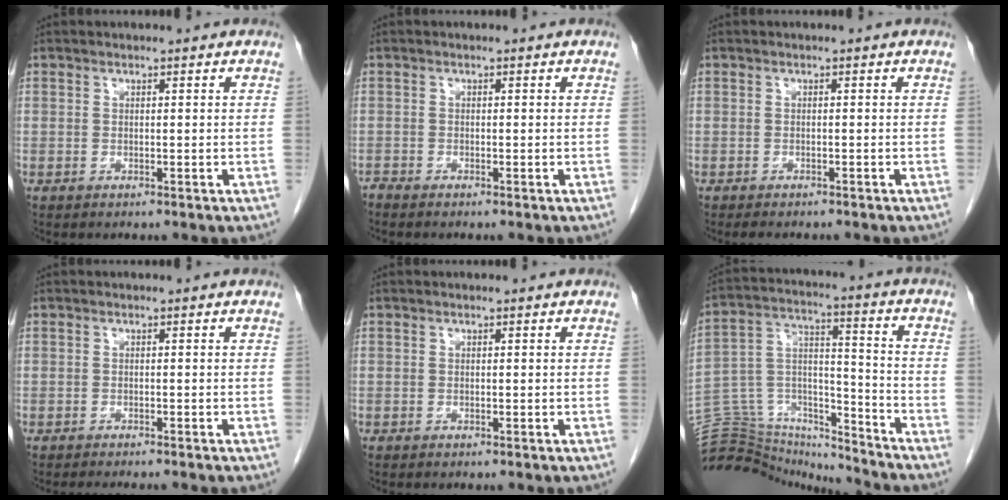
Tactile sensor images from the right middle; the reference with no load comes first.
{"total": 0.6, "force": [-0.6, -0.1, 0.0], "torque": [-0.005, -0.004, -0.013]}
{"total": 3.1, "force": [-2.7, 0.8, 1.4], "torque": [-0.020, -0.007, -0.032]}
{"total": 4.2, "force": [-3.7, 0.3, 1.9], "torque": [-0.019, -0.006, -0.048]}
{"total": 0.0}
{"total": 21.2, "force": [-20.5, 4.0, 3.7], "torque": [-0.095, 0.044, -0.325]}